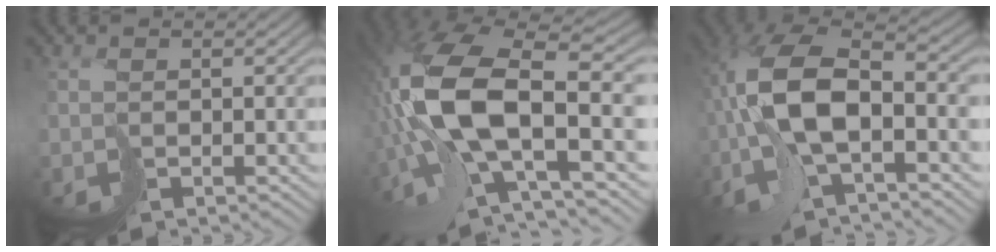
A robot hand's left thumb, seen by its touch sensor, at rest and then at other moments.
{"total": 16.2, "force": [-0.5, 6.5, 14.9], "torque": [-0.321, 0.007, -0.006]}
{"total": 11.6, "force": [-1.7, 4.3, 10.6], "torque": [-0.244, 0.008, -0.039]}